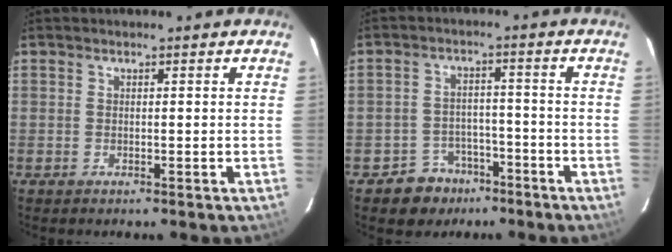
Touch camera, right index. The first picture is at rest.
{"total": 6.7, "force": [-4.4, 5.0, 0.4], "torque": [-0.021, 0.028, -0.058]}